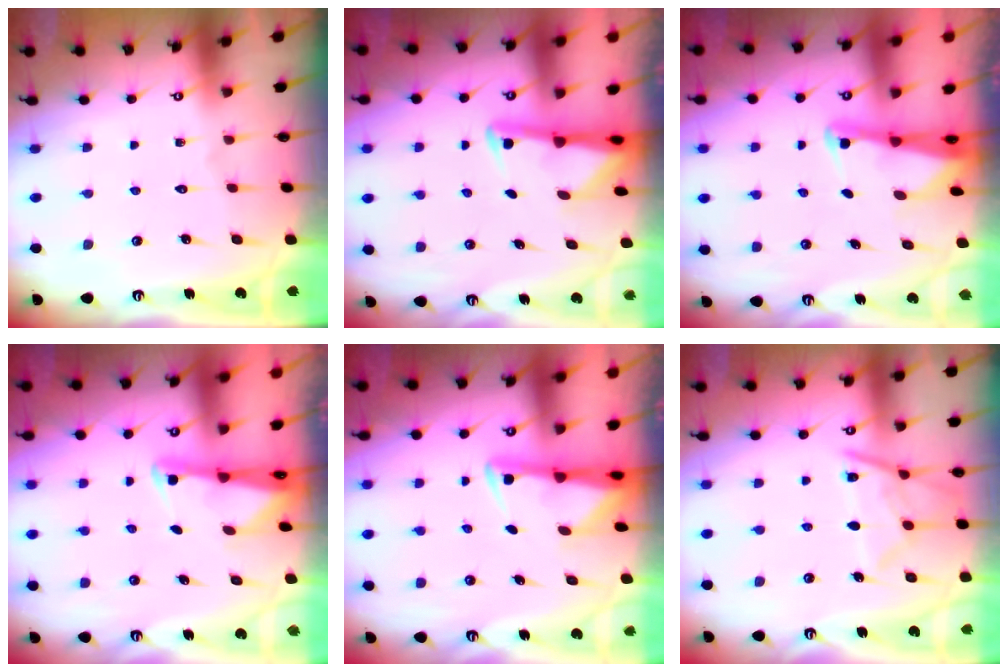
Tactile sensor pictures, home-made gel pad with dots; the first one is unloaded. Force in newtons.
{"total": 2.8, "press": 2.7, "slide": 0.7}
{"total": 2.4, "press": 2.4, "slide": 0.3}
{"total": 2.0, "press": 2.0, "slide": 0.3}
{"total": 2.9, "press": 2.8, "slide": 0.6}
{"total": 11.5, "press": 11.4, "slide": 1.2}